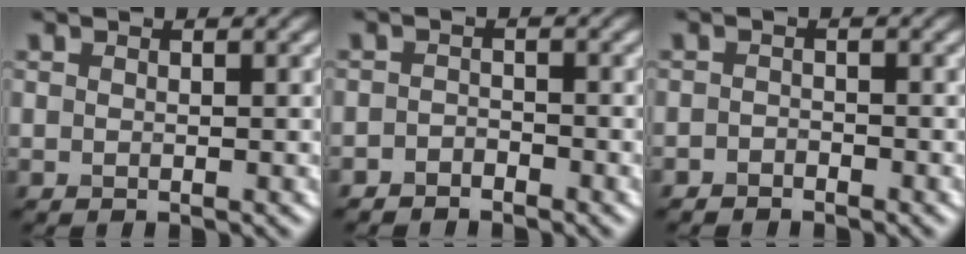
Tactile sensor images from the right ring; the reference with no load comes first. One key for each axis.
{"total": 1.4, "fx": -1.3, "fy": 0.6, "fz": 0.1, "tx": 0.001, "ty": 0.004, "tz": -0.026}
{"total": 1.1, "fx": -1.0, "fy": 0.5, "fz": 0.0, "tx": 0.003, "ty": 0.002, "tz": -0.019}